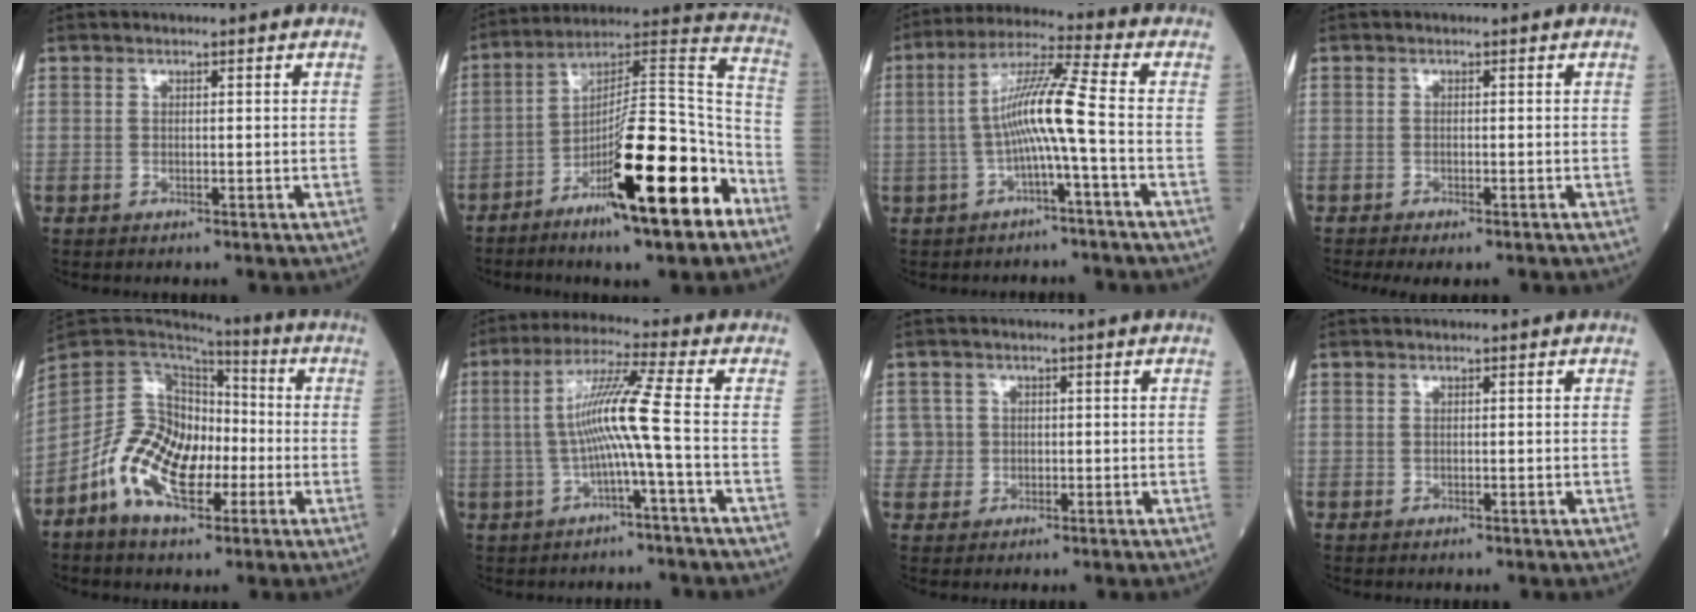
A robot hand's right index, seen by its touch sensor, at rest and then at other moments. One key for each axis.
{"total": 20.3, "fx": -10.2, "fy": 2.8, "fz": 17.3, "tx": -0.268, "ty": -0.004, "tz": -0.161}
{"total": 8.4, "fx": -1.4, "fy": -0.9, "fz": 8.2, "tx": -0.158, "ty": 0.023, "tz": -0.025}
{"total": 3.7, "fx": -3.0, "fy": 0.6, "fz": 2.0, "tx": -0.019, "ty": -0.007, "tz": -0.041}
{"total": 12.9, "fx": -4.1, "fy": 7.2, "fz": 9.9, "tx": -0.205, "ty": 0.020, "tz": -0.072}
{"total": 8.1, "fx": -0.9, "fy": -1.6, "fz": 7.9, "tx": -0.158, "ty": 0.020, "tz": -0.014}
{"total": 2.6, "fx": 0.2, "fy": 2.6, "fz": -0.5, "tx": 0.022, "ty": 0.008, "tz": 0.002}
{"total": 0.0}